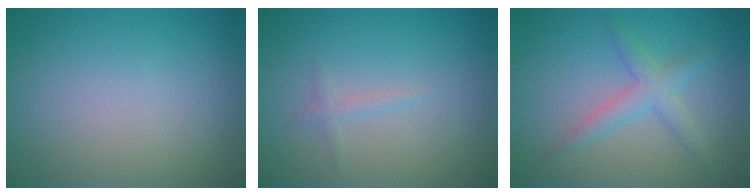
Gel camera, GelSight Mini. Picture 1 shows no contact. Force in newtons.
{"total": 0.8, "press": 0.8, "slide": 0.0}
{"total": 2.5, "press": 2.5, "slide": 0.1}